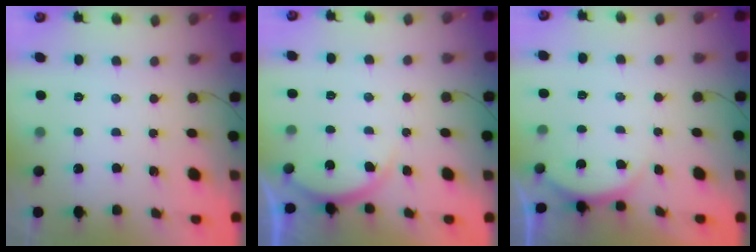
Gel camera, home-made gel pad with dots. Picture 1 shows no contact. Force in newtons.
{"total": 5.3, "press": 5.2, "slide": 0.8}
{"total": 3.2, "press": 3.2, "slide": 0.7}